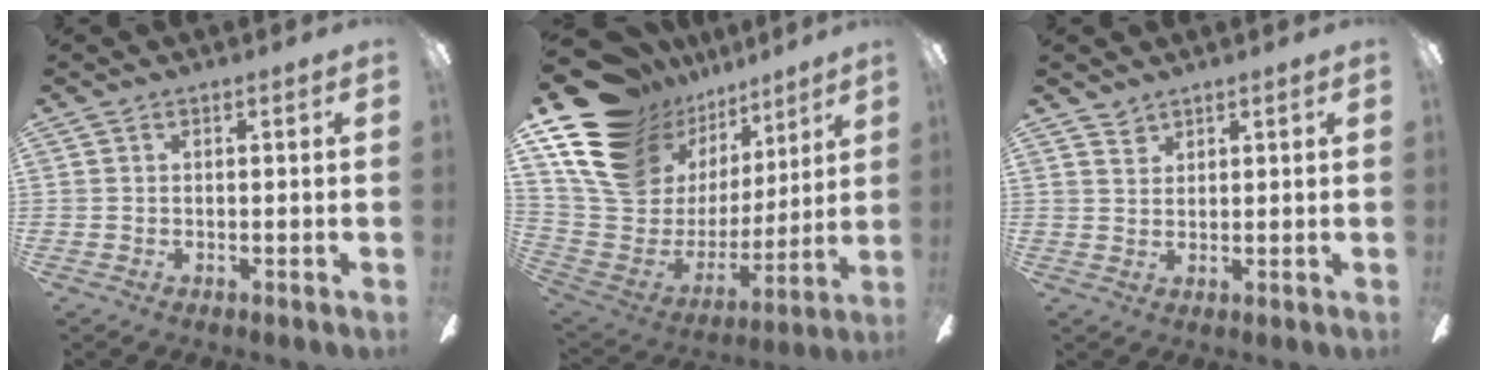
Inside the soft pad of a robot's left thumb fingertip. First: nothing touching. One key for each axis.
{"total": 19.3, "fx": 12.3, "fy": 12.2, "fz": 8.6, "tx": -0.193, "ty": -0.082, "tz": 0.242}
{"total": 2.4, "fx": 2.1, "fy": 1.1, "fz": 0.1, "tx": 0.003, "ty": -0.009, "tz": 0.040}